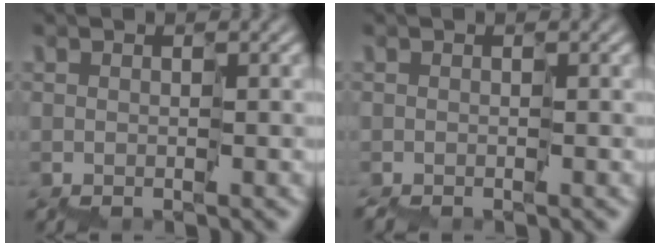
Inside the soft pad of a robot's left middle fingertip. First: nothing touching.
{"total": 1.0, "force": [-1.0, 0.2, 0.2], "torque": [-0.003, -0.003, -0.017]}